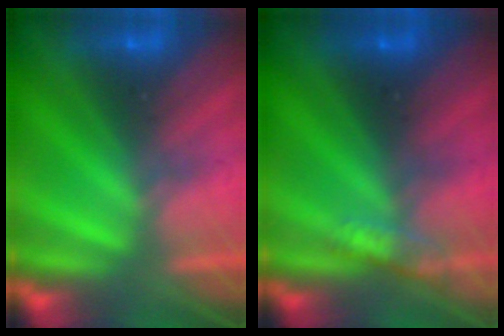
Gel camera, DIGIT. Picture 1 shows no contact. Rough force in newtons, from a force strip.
{"total": 3.1}